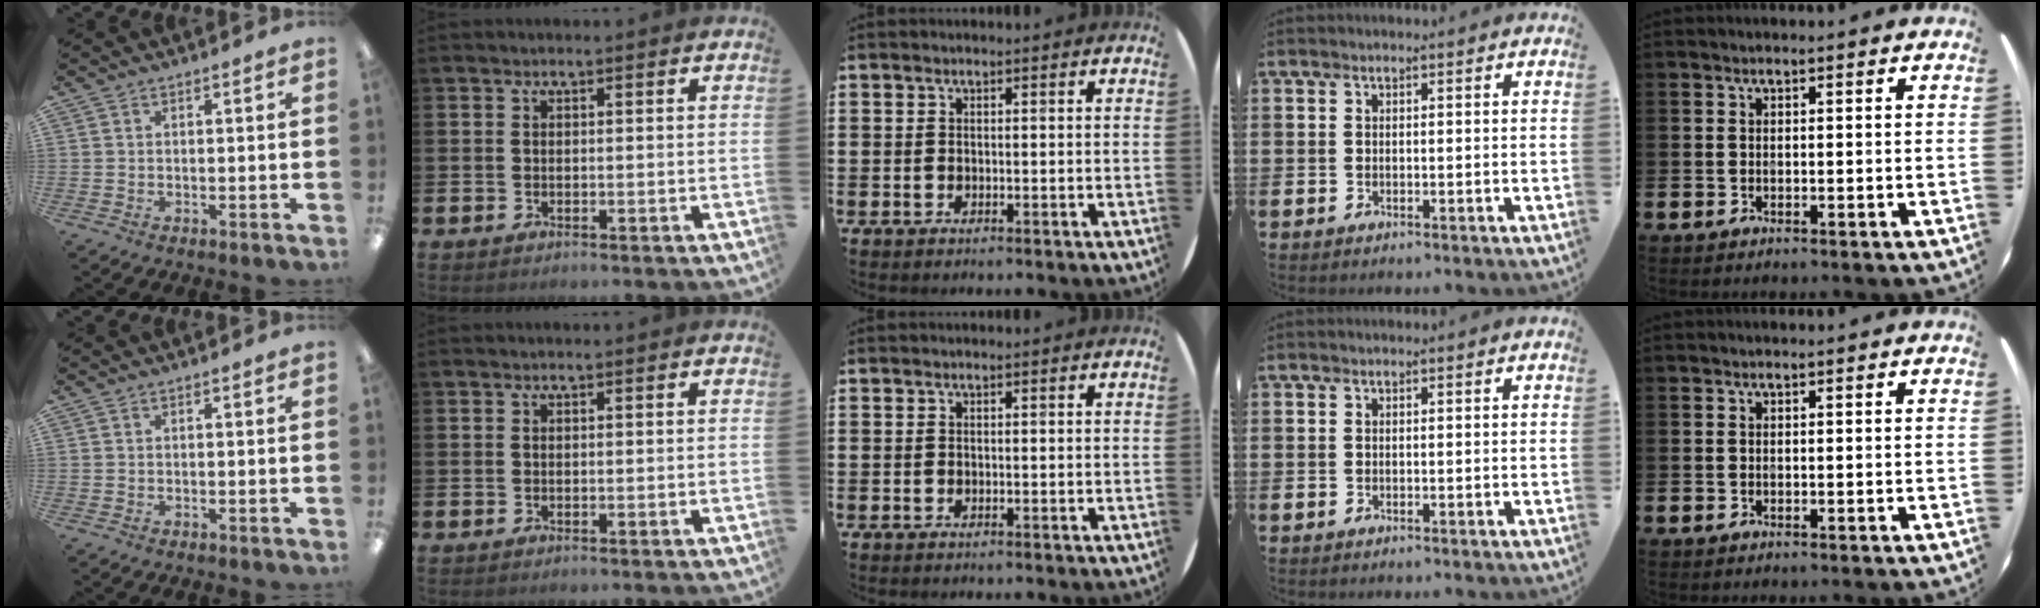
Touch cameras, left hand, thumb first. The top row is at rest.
{}